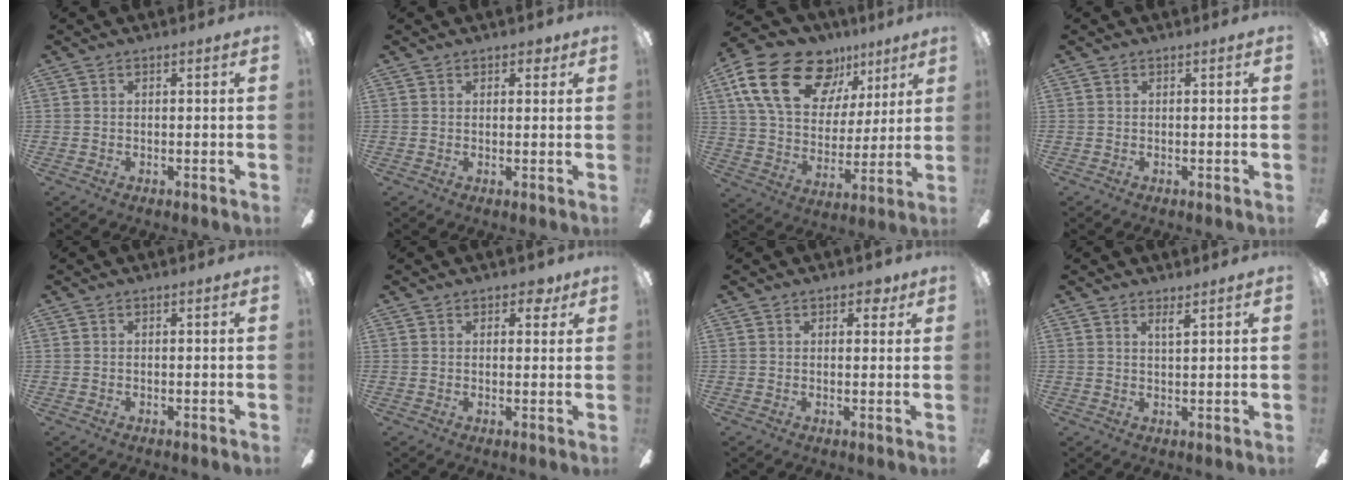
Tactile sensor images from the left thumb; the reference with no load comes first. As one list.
[{"total": 2.3, "force": [1.4, 1.2, 1.3], "torque": [-0.010, -0.003, 0.021]}, {"total": 22.8, "force": [11.9, 14.0, 13.5], "torque": [-0.244, -0.046, 0.217]}, {"total": 0.0}, {"total": 0.0}, {"total": 3.6, "force": [2.2, 2.0, 2.0], "torque": [-0.011, -0.006, 0.032]}, {"total": 3.0, "force": [1.8, 1.7, 1.8], "torque": [-0.014, -0.004, 0.026]}, {"total": 2.4, "force": [2.0, 0.3, 1.3], "torque": [-0.023, -0.005, 0.034]}]